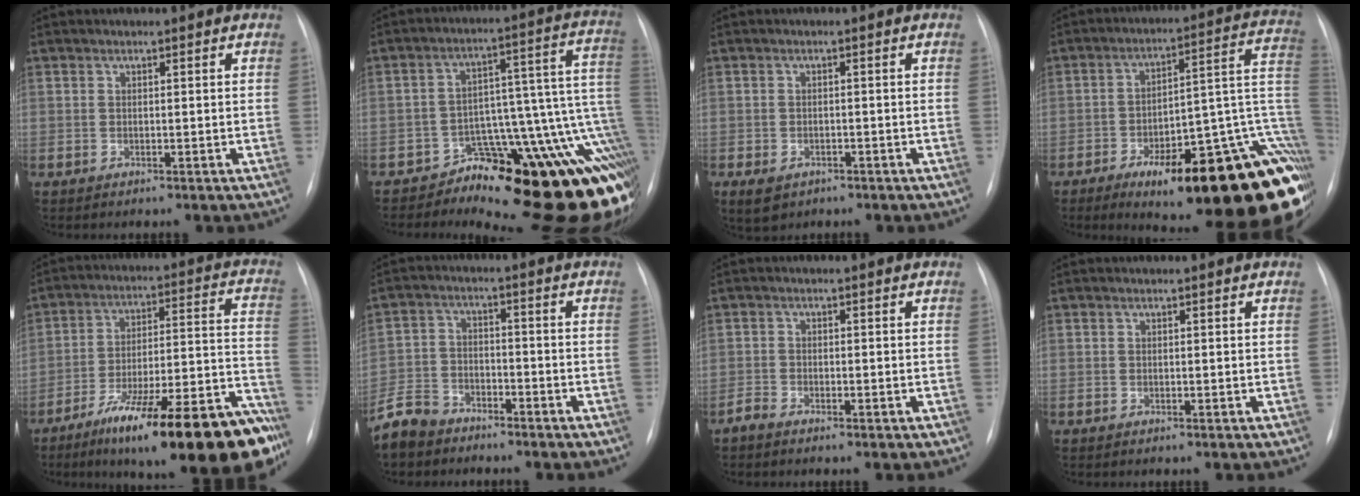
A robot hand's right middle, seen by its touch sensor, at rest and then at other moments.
{"total": 19.0, "force": [-11.0, 5.3, 14.5], "torque": [-0.044, 0.079, -0.131]}
{"total": 4.2, "force": [-2.5, 2.9, 1.7], "torque": [-0.030, -0.004, -0.028]}
{"total": 31.0, "force": [-14.2, 6.9, 26.7], "torque": [-0.228, 0.021, -0.186]}
{"total": 25.2, "force": [-16.6, 3.8, 18.6], "torque": [-0.200, 0.017, -0.256]}
{"total": 6.8, "force": [-5.7, 3.5, 1.2], "torque": [-0.037, -0.008, -0.112]}
{"total": 1.8, "force": [-1.5, 0.7, 0.7], "torque": [-0.017, 0.000, -0.023]}
{"total": 0.0}